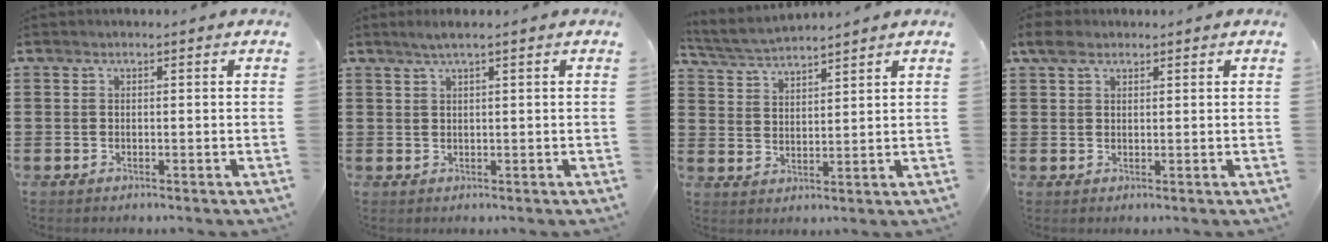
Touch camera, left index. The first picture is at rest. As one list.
[{"total": 1.7, "force": [1.0, -0.1, 1.4], "torque": [-0.027, 0.000, 0.018]}, {"total": 3.7, "force": [3.6, -0.1, 0.7], "torque": [-0.028, -0.015, 0.063]}, {"total": 2.9, "force": [1.8, 1.5, 1.7], "torque": [-0.040, 0.008, 0.033]}]